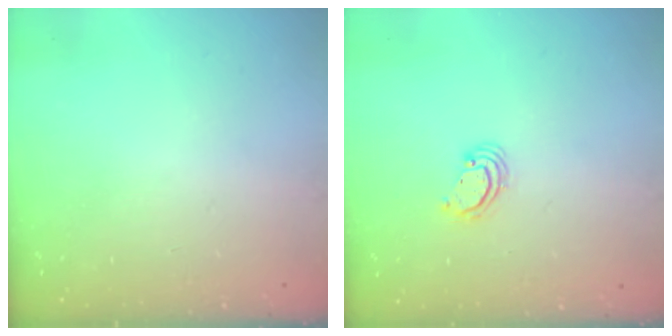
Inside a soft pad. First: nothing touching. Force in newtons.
{"total": 2.2, "press": 2.2, "slide": 0.1}